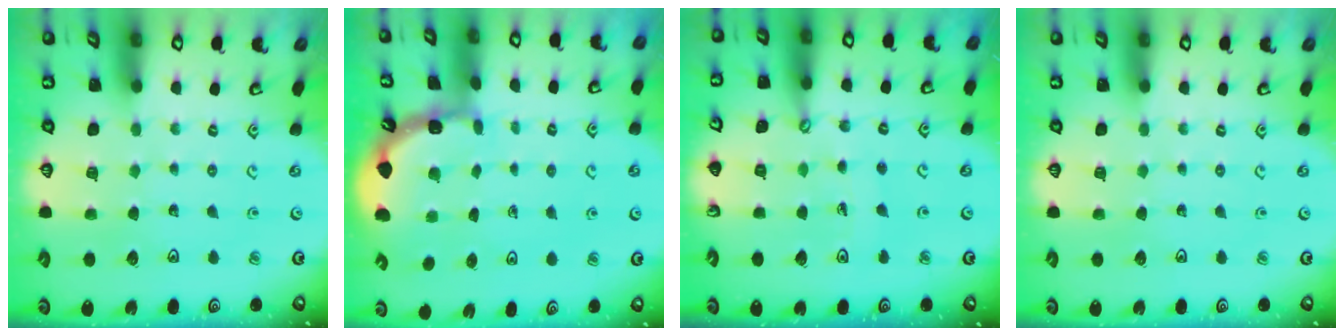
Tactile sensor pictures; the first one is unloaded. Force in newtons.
{"total": 1.9, "press": 1.9, "slide": 0.1}
{"total": 6.7, "press": 6.7, "slide": 0.4}
{"total": 0.0}